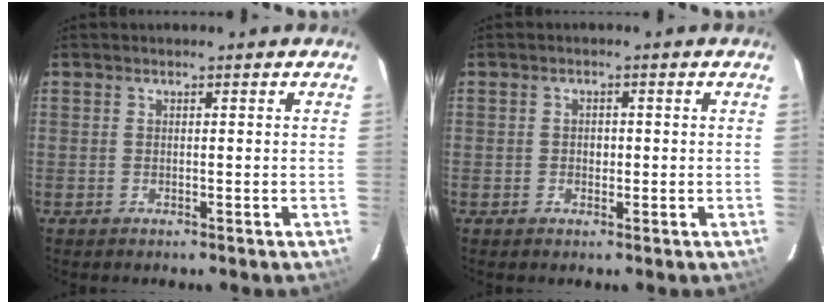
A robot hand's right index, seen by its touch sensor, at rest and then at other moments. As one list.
[{"total": 1.9, "force": [-0.2, 1.6, 1.0], "torque": [-0.013, 0.004, -0.003]}]